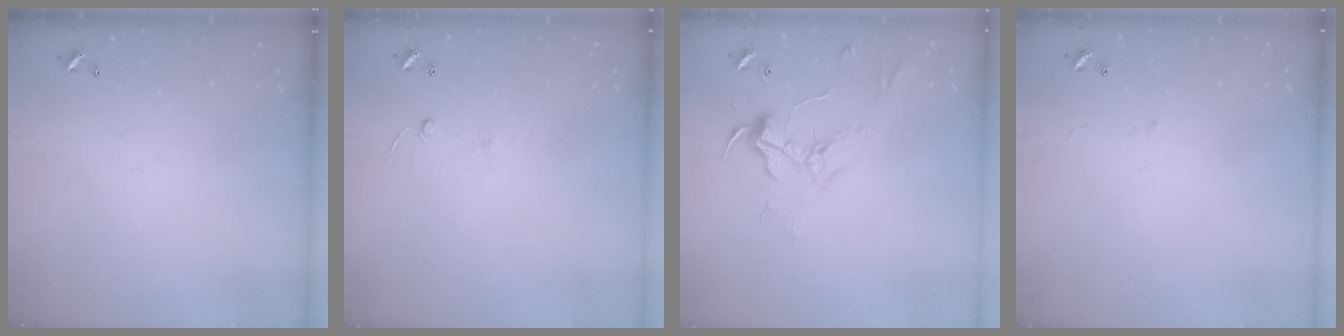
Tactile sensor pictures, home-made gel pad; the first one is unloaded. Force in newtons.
{"total": 2.5, "press": 2.4, "slide": 0.8}
{"total": 2.4, "press": 2.3, "slide": 0.8}
{"total": 0.6, "press": 0.0, "slide": 0.6}